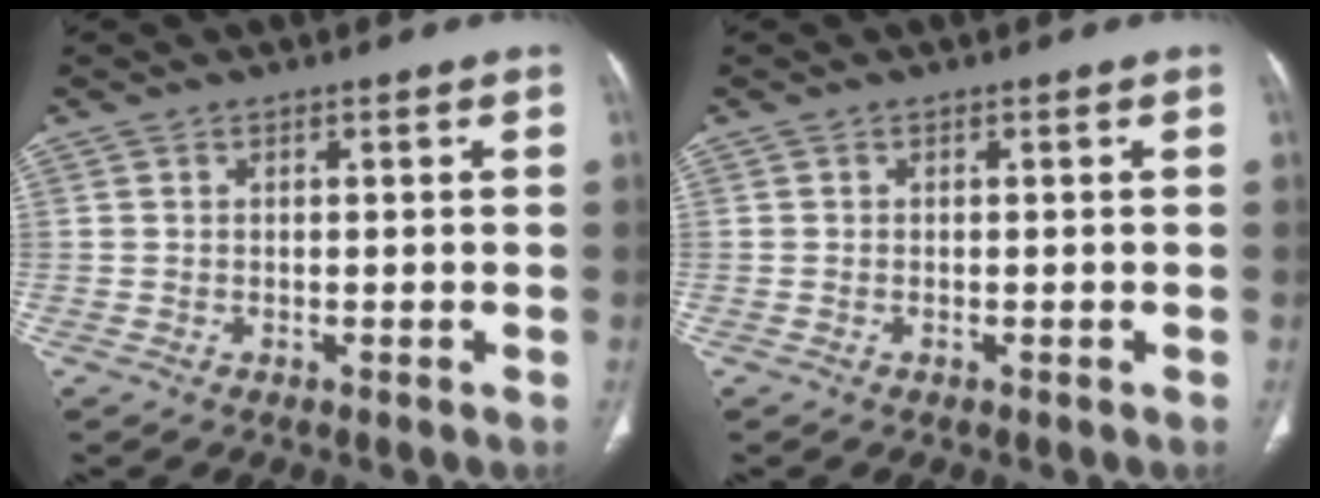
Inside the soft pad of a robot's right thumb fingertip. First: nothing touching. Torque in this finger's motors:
{"motor_torque": [0.04, -0.10, -0.13, -0.41, 0.06]}